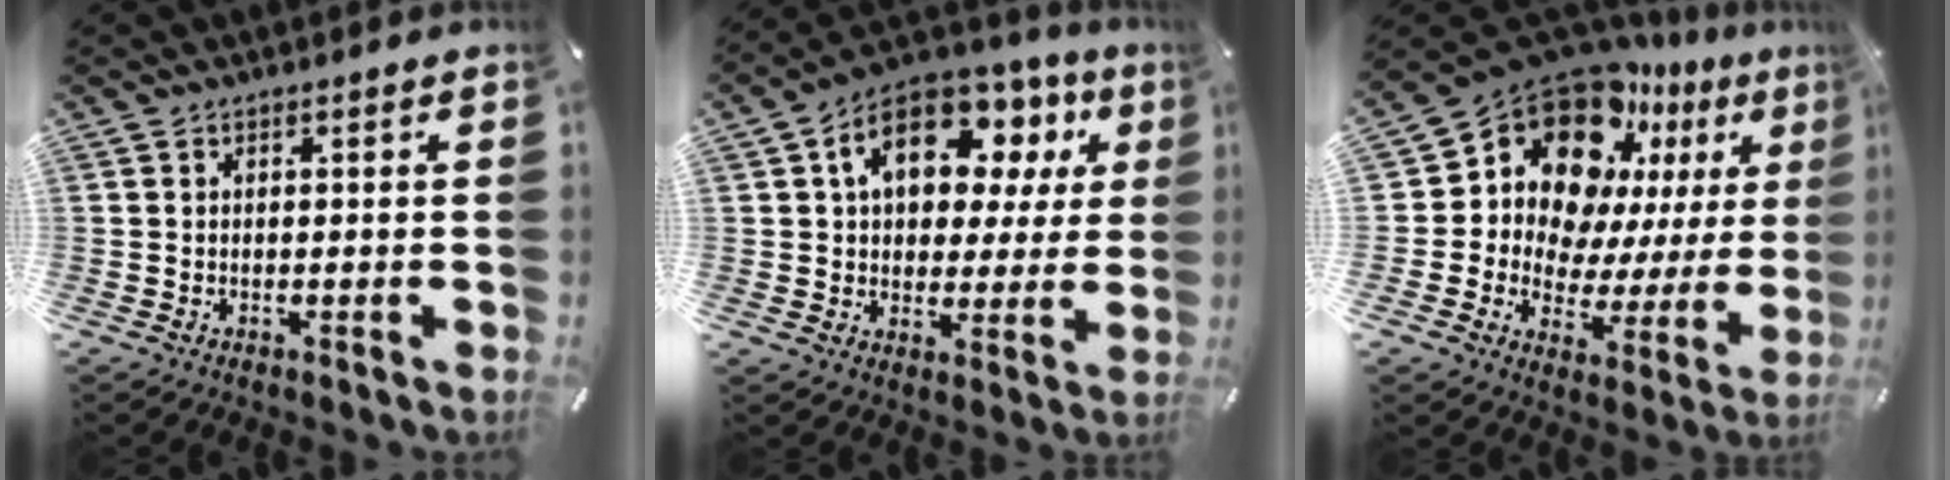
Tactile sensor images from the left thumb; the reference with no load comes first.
{"total": 15.4, "force": [6.5, 10.2, 9.5], "torque": [-0.159, -0.019, 0.117]}
{"total": 16.0, "force": [10.1, 10.6, 6.5], "torque": [-0.110, -0.096, 0.177]}